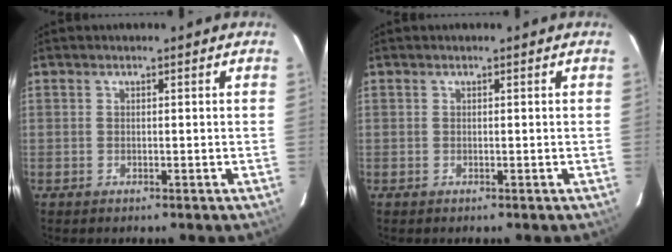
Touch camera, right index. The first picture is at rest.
{"total": 0.0}